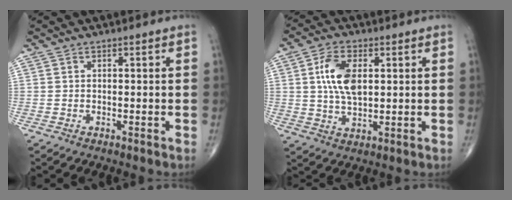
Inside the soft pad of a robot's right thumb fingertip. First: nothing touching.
{"total": 9.0, "force": [1.9, 4.8, 7.4], "torque": [-0.141, -0.003, 0.036]}